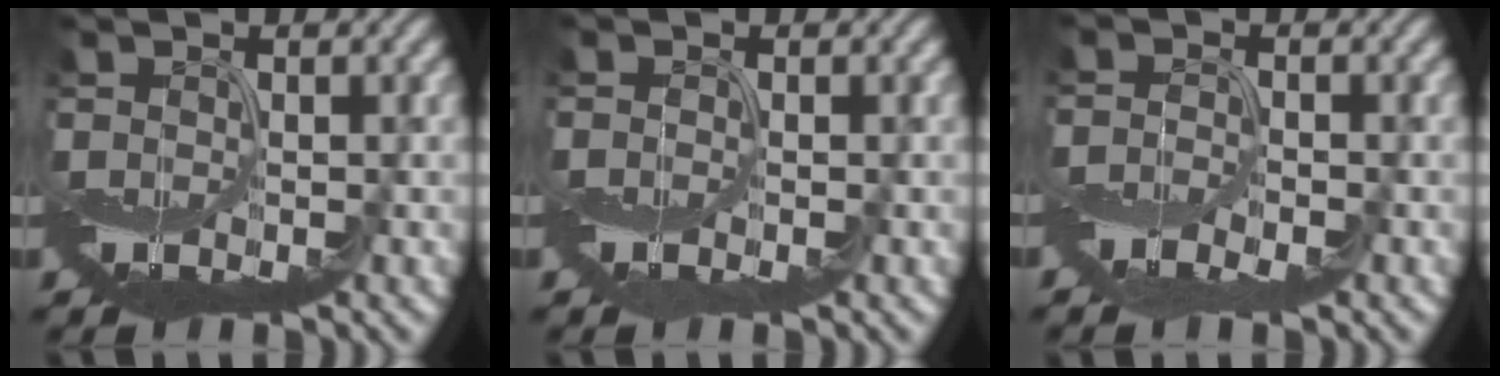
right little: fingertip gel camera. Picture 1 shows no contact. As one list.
[{"total": 0.6, "force": [-0.4, 0.4, 0.3], "torque": [-0.006, -0.001, -0.007]}, {"total": 2.2, "force": [-1.8, 0.8, 1.1], "torque": [-0.027, -0.004, -0.042]}]